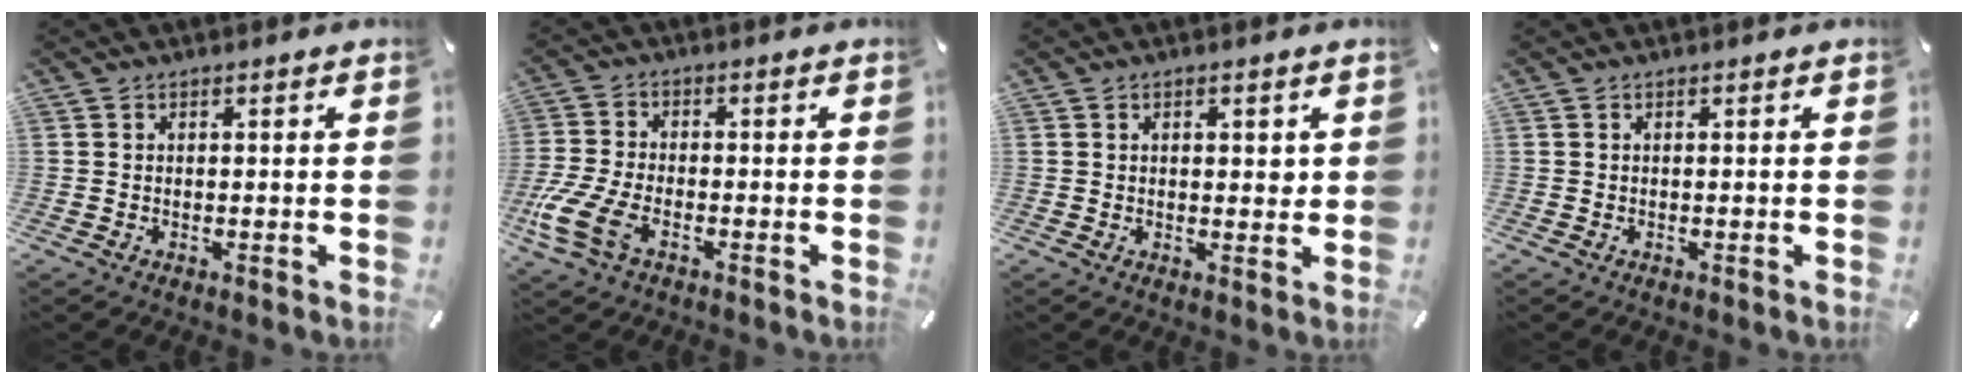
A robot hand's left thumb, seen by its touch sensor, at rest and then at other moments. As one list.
[{"total": 9.5, "force": [-4.2, 5.1, 6.8], "torque": [-0.160, 0.000, -0.078]}, {"total": 2.4, "force": [0.7, 1.4, 1.8], "torque": [-0.021, -0.002, 0.008]}, {"total": 0.0}]